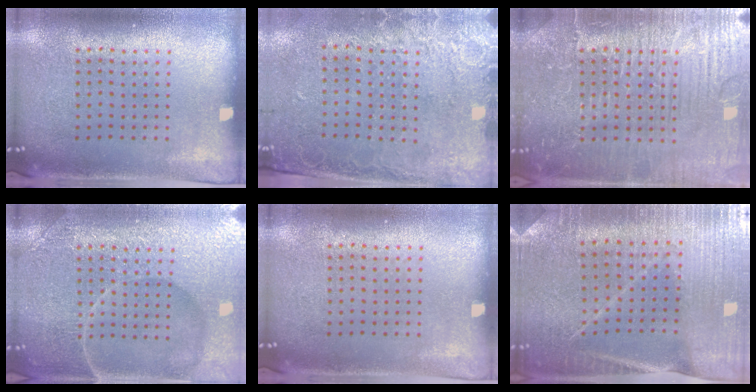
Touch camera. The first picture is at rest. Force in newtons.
{"total": 2.6, "press": 2.0, "slide": 1.7}
{"total": 5.7, "press": 5.6, "slide": 0.7}
{"total": 7.4, "press": 7.3, "slide": 1.0}
{"total": 0.0}
{"total": 2.3, "press": 2.3, "slide": 0.1}